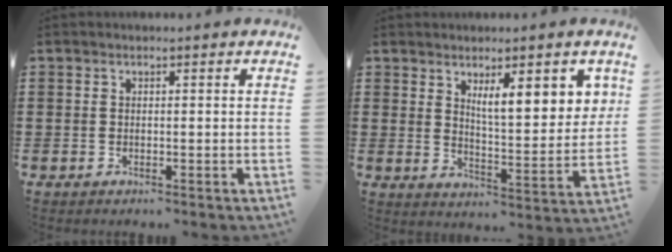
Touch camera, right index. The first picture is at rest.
{"total": 7.2, "force": [4.0, 2.1, 5.7], "torque": [-0.095, -0.013, 0.063]}